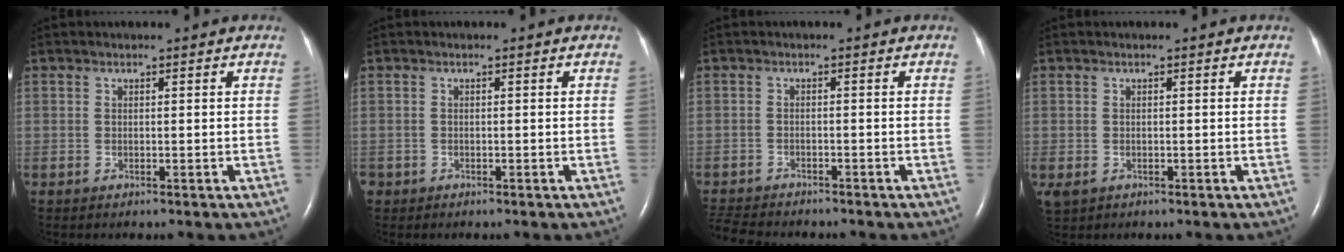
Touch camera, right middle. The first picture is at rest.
{"total": 0.7, "force": [-0.4, 0.6, 0.1], "torque": [-0.007, 0.003, -0.007]}
{"total": 7.4, "force": [-6.8, 1.4, 2.5], "torque": [-0.044, -0.012, -0.105]}
{"total": 2.2, "force": [-0.8, 1.6, 1.2], "torque": [-0.030, -0.005, -0.004]}